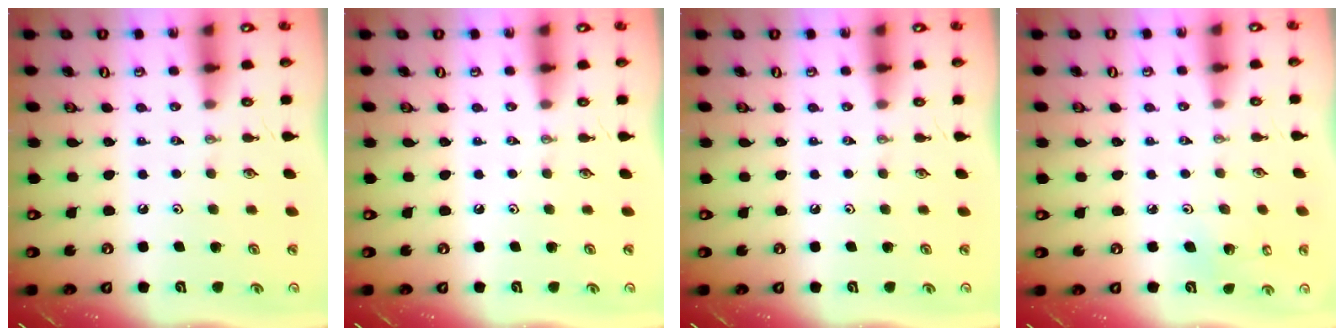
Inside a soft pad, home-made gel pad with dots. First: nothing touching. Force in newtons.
{"total": 0.0}
{"total": 0.0}
{"total": 3.0, "press": 2.6, "slide": 1.5}